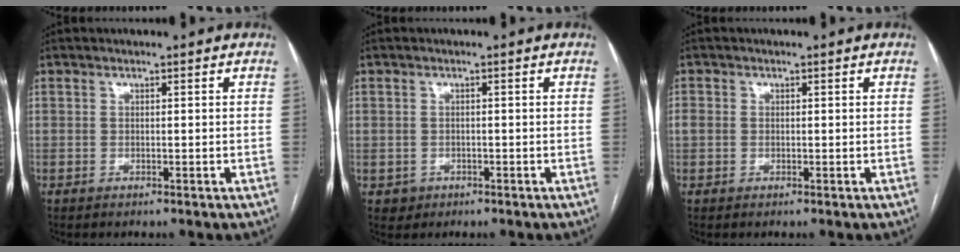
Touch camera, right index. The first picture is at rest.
{"total": 2.3, "force": [-0.7, 2.2, 0.0], "torque": [0.006, 0.008, -0.008]}
{"total": 1.6, "force": [0.1, 1.4, 0.7], "torque": [-0.014, 0.012, 0.005]}